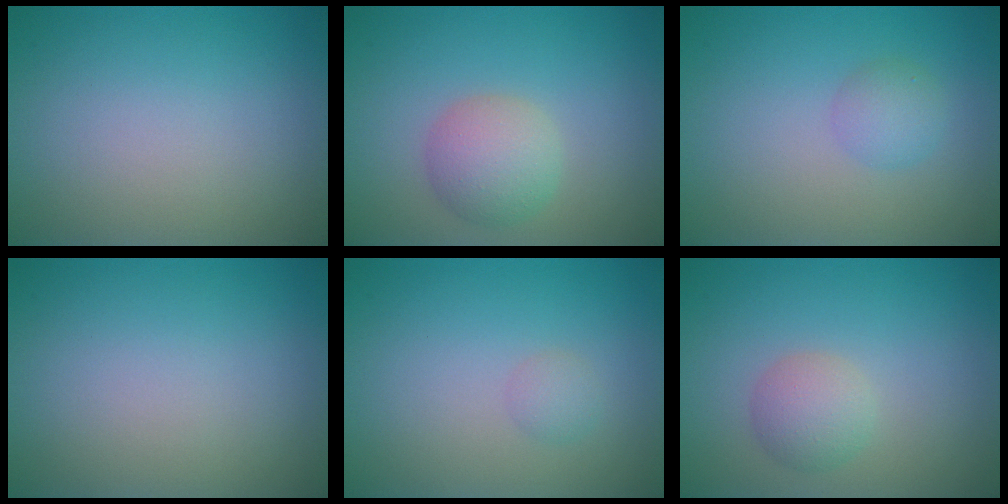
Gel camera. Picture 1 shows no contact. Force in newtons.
{"total": 3.5, "press": 3.5, "slide": 0.1}
{"total": 1.8, "press": 1.8, "slide": 0.0}
{"total": 0.0}
{"total": 1.0, "press": 1.0, "slide": 0.0}
{"total": 2.3, "press": 2.3, "slide": 0.0}